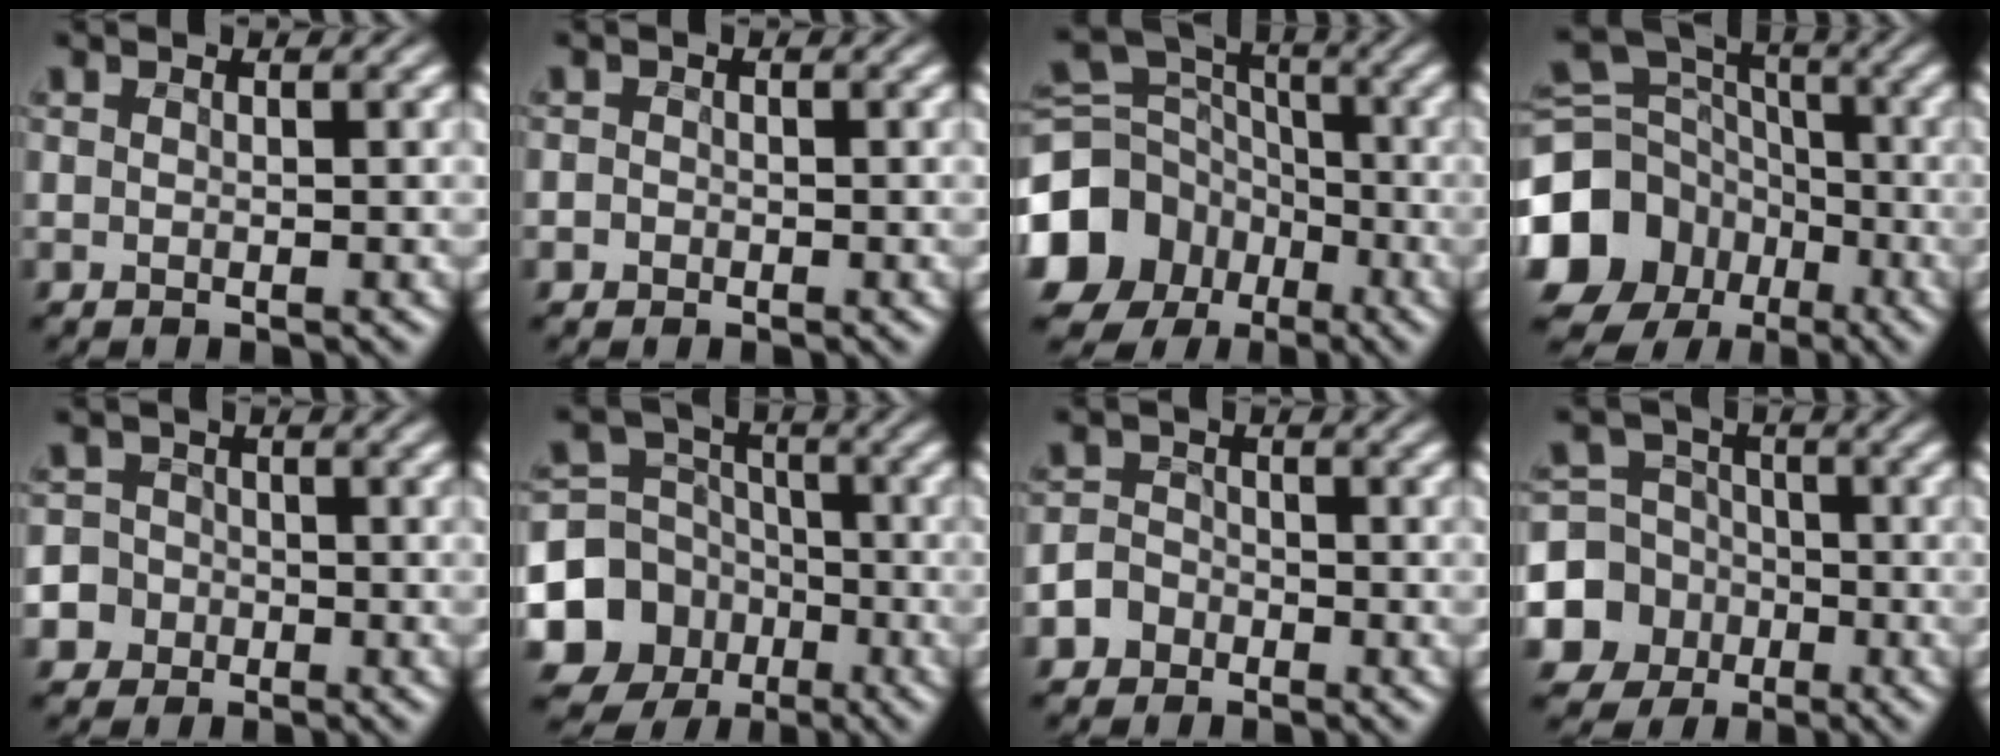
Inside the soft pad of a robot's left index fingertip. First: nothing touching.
{"total": 0.8, "force": [-0.4, 0.7, 0.1], "torque": [0.003, -0.004, -0.008]}
{"total": 13.5, "force": [-6.3, 11.1, 4.5], "torque": [-0.130, -0.034, -0.128]}
{"total": 14.9, "force": [-6.6, 12.3, 5.1], "torque": [-0.142, -0.042, -0.133]}
{"total": 6.1, "force": [-2.8, 5.3, 1.0], "torque": [-0.013, -0.003, -0.073]}
{"total": 10.8, "force": [-4.4, 9.5, 2.7], "torque": [-0.076, -0.029, -0.103]}
{"total": 2.8, "force": [-1.7, 2.2, 0.5], "torque": [0.009, 0.001, -0.039]}
{"total": 9.2, "force": [-3.2, 8.5, 1.7], "torque": [-0.045, -0.013, -0.082]}